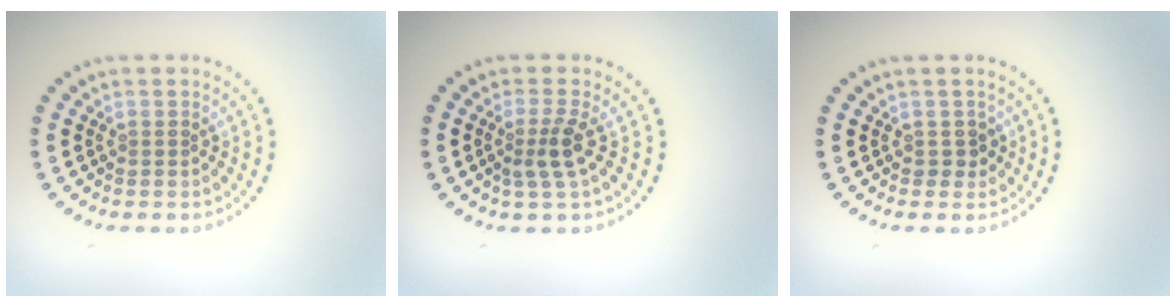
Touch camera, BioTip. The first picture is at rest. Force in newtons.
{"total": 2.4, "press": 1.8, "slide": 1.6}
{"total": 1.1, "press": 1.0, "slide": 0.5}